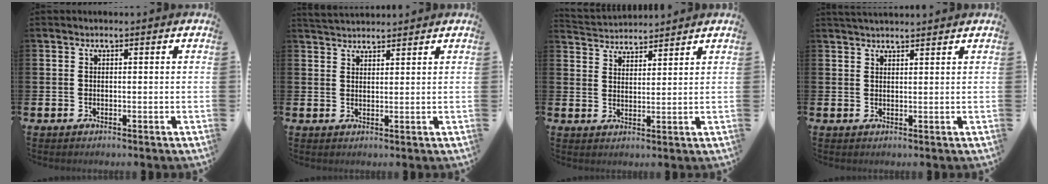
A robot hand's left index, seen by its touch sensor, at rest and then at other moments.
{"total": 2.8, "force": [2.8, 0.5, 0.2], "torque": [-0.010, -0.010, 0.053]}
{"total": 3.7, "force": [3.6, 0.5, -0.5], "torque": [-0.011, -0.017, 0.068]}
{"total": 2.1, "force": [2.1, 0.2, 0.2], "torque": [-0.006, -0.005, 0.037]}